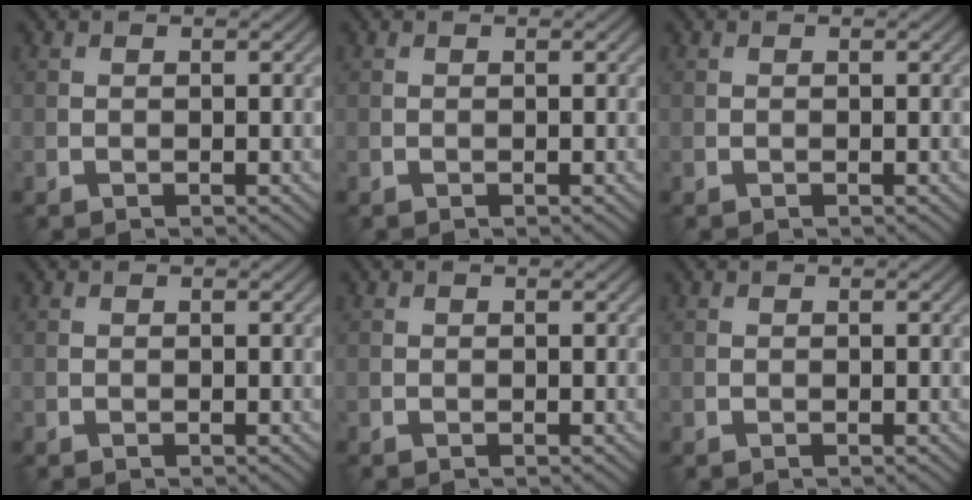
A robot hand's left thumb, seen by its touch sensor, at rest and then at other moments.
{"total": 0.0}
{"total": 0.0}
{"total": 0.0}
{"total": 0.0}
{"total": 0.0}